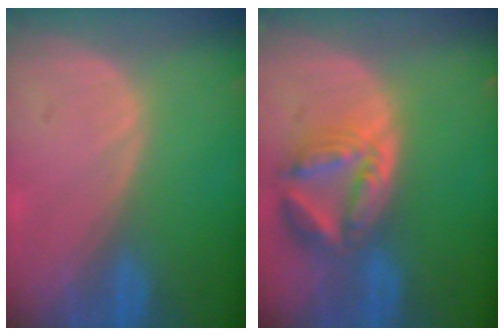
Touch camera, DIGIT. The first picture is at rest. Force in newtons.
{"total": 8.0, "press": 7.1, "slide": 3.7}